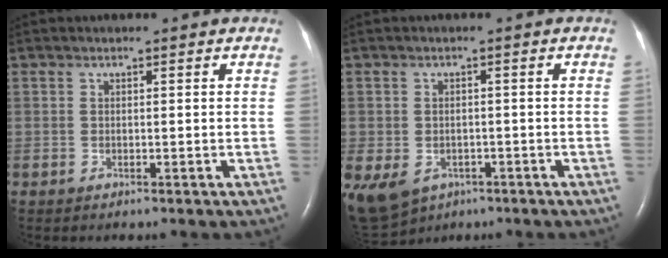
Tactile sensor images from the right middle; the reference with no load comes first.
{"total": 19.4, "force": [-8.8, 14.8, 8.9], "torque": [-0.292, -0.022, -0.121]}